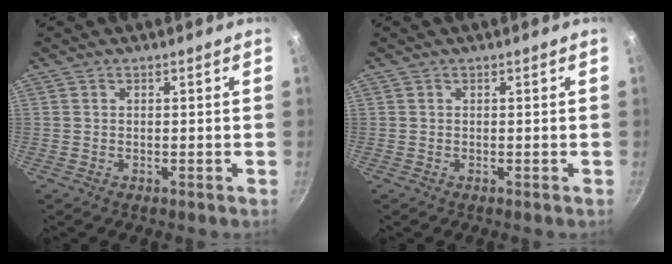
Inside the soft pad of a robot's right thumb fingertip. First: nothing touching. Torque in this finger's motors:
{"motor_torque": [-0.11, 0.08, 0.13, -0.05, 0.00]}